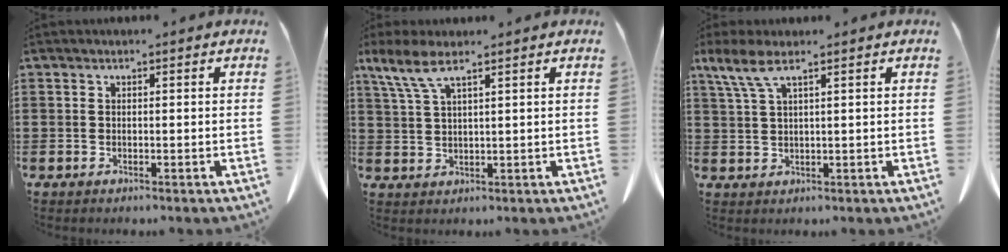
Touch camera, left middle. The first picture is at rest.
{"total": 5.4, "force": [3.5, 1.1, 4.0], "torque": [-0.101, -0.007, 0.059]}
{"total": 4.5, "force": [2.6, 0.7, 3.6], "torque": [-0.092, -0.003, 0.043]}